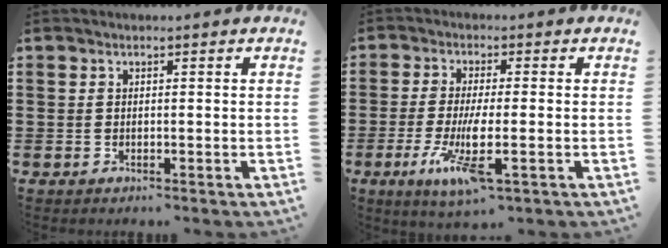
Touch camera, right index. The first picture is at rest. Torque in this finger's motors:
{"motor_torque": [1.85, -0.29, 0.80, 0.16]}